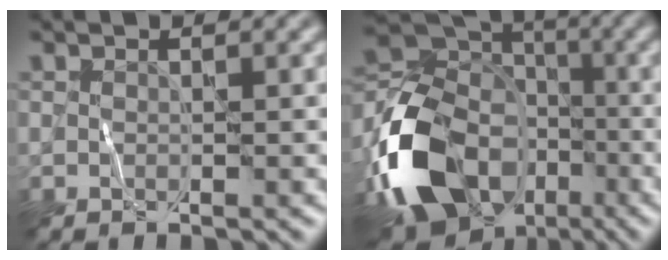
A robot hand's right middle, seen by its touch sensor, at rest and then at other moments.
{"total": 14.7, "force": [-6.6, 10.3, 8.1], "torque": [-0.184, -0.023, -0.130]}